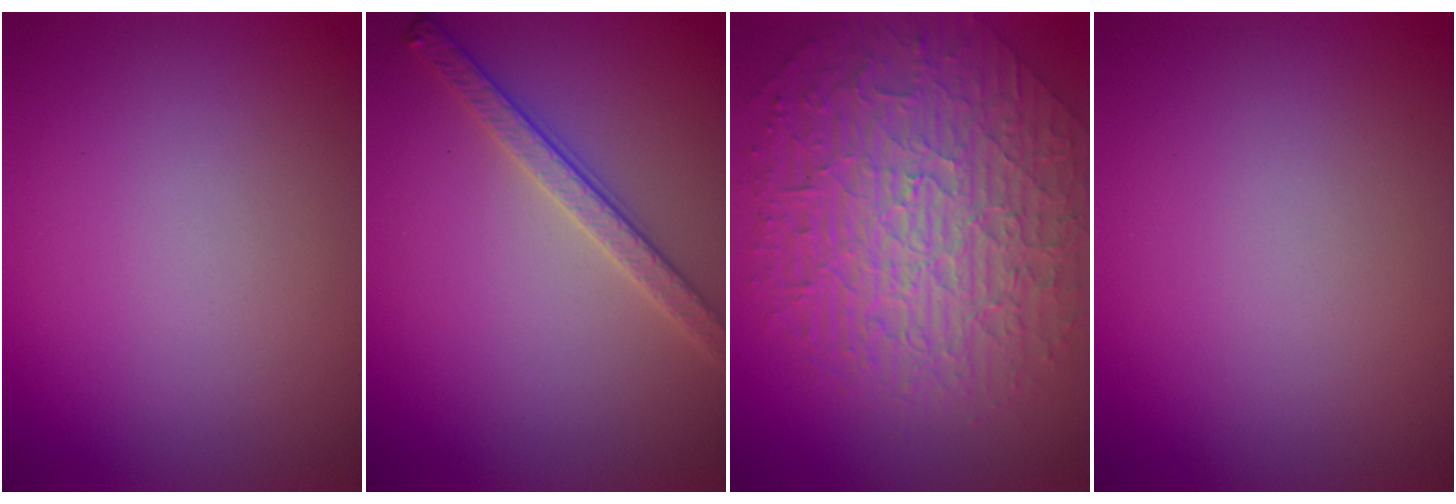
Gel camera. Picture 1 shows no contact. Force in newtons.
{"total": 2.8, "press": 2.7, "slide": 0.8}
{"total": 10.2, "press": 6.6, "slide": 7.7}
{"total": 0.0}